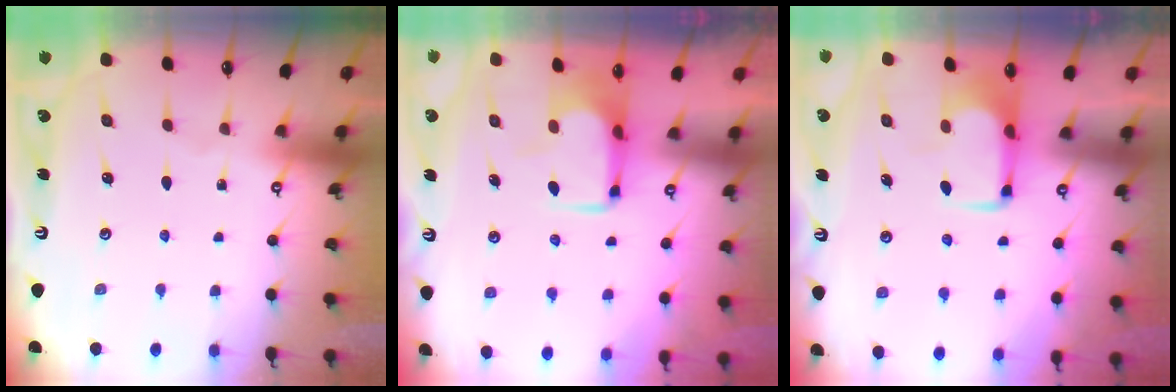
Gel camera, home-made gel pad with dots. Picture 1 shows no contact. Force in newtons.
{"total": 2.2, "press": 2.1, "slide": 0.8}
{"total": 2.0, "press": 2.0, "slide": 0.4}